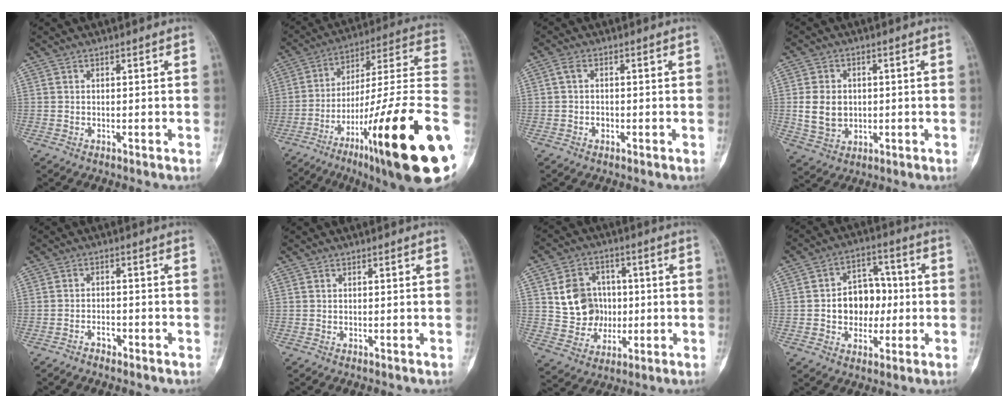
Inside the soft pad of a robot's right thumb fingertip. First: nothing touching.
{"total": 30.6, "force": [-9.6, 4.8, 28.6], "torque": [-0.367, 0.057, -0.147]}
{"total": 2.3, "force": [-0.3, 1.6, 1.5], "torque": [-0.030, 0.009, -0.009]}
{"total": 7.6, "force": [0.1, 6.1, 4.5], "torque": [-0.063, -0.002, 0.012]}
{"total": 2.0, "force": [-1.6, 1.0, 0.6], "torque": [-0.016, 0.013, -0.027]}
{"total": 0.0}
{"total": 11.5, "force": [1.2, 10.1, 5.3], "torque": [-0.046, 0.004, 0.031]}
{"total": 10.7, "force": [-0.6, 8.3, 6.7], "torque": [-0.056, 0.029, -0.011]}